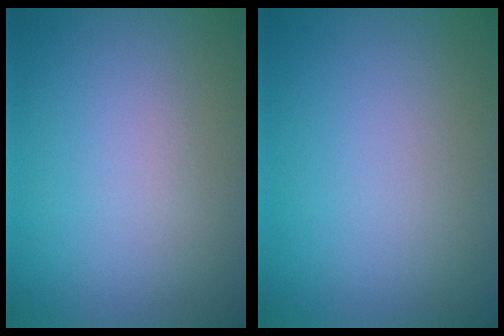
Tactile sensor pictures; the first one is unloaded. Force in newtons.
{"total": 0.0}